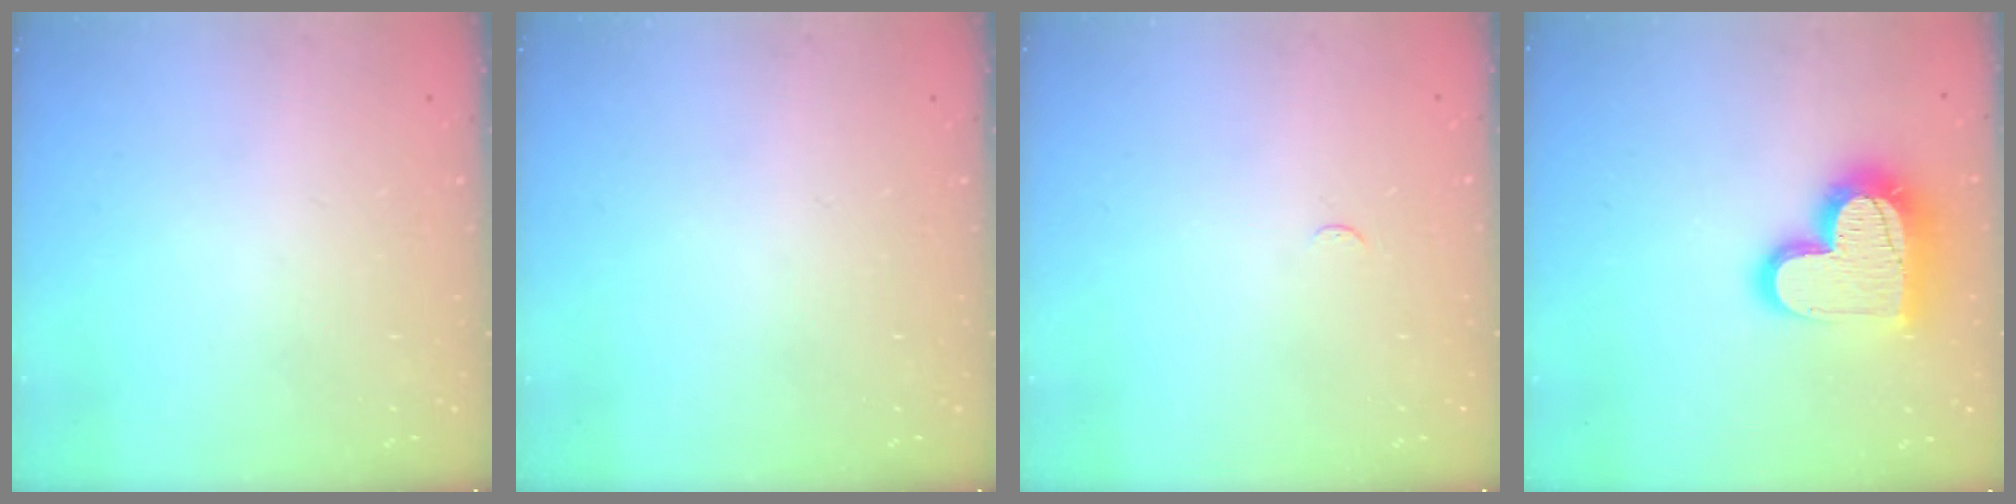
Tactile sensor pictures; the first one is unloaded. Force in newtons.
{"total": 0.0}
{"total": 2.9, "press": 2.8, "slide": 0.4}
{"total": 18.4, "press": 18.4, "slide": 1.4}